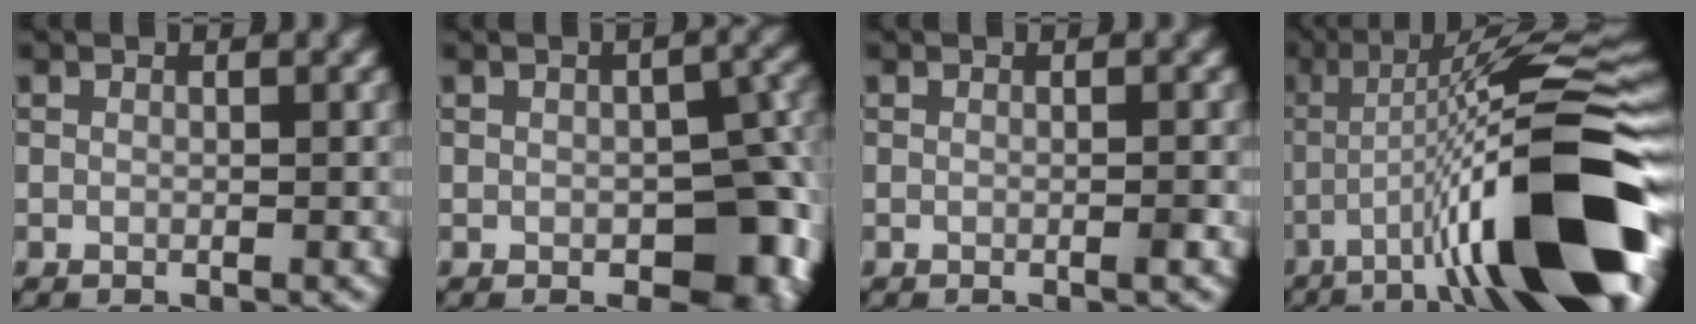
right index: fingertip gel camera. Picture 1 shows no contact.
{"total": 8.1, "force": [-1.9, 4.7, 6.3], "torque": [-0.069, -0.011, -0.014]}
{"total": 0.6, "force": [-0.3, -0.1, 0.5], "torque": [-0.009, 0.002, -0.006]}
{"total": 16.1, "force": [-5.6, 3.0, 14.8], "torque": [-0.228, 0.013, -0.089]}